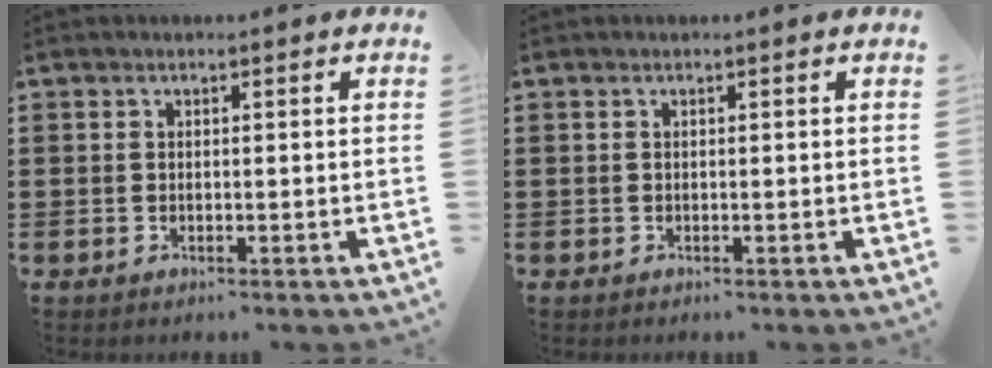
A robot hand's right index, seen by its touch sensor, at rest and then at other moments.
{"total": 0.0}